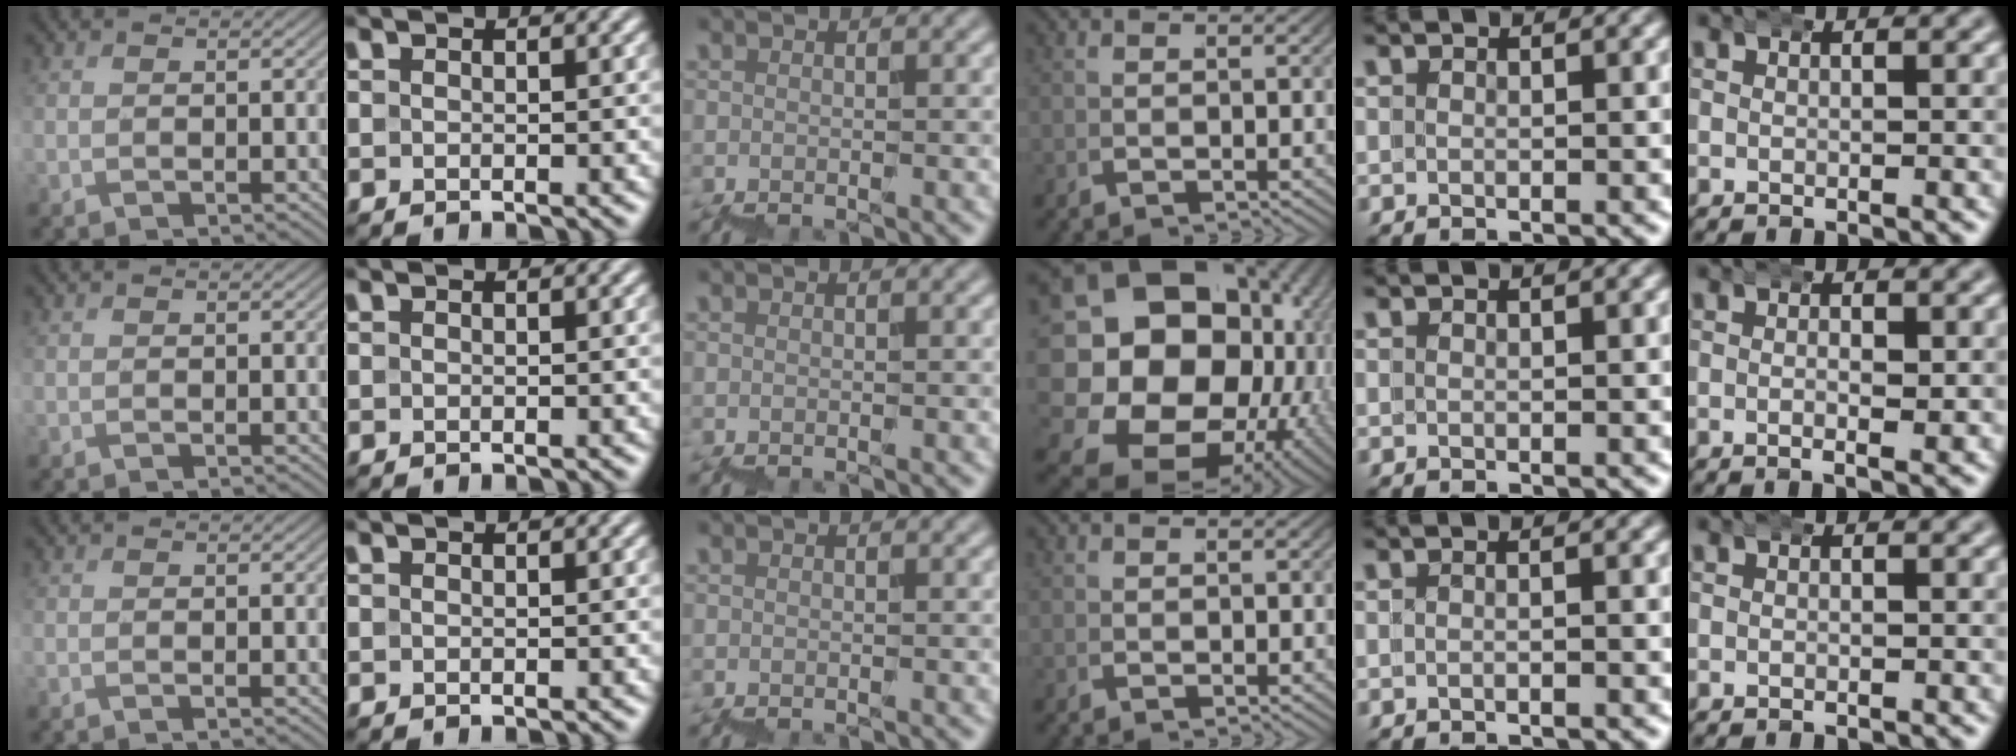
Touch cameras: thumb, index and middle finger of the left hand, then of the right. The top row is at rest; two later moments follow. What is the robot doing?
{"motion": "wrap", "object": "bubble wrap"}